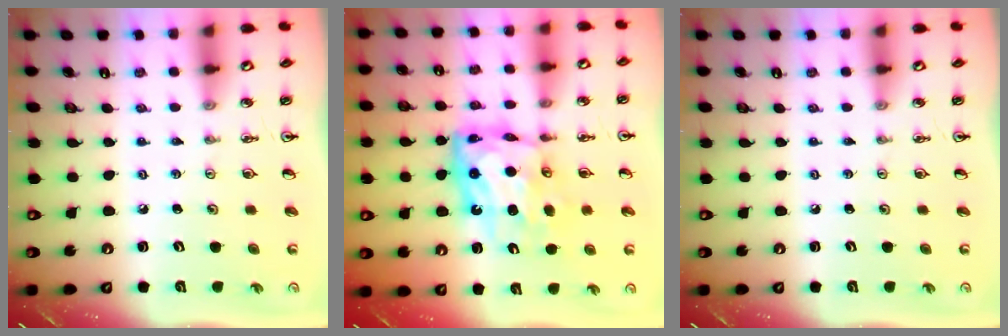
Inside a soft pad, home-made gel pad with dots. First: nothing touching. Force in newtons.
{"total": 12.4, "press": 12.3, "slide": 1.0}
{"total": 0.0}